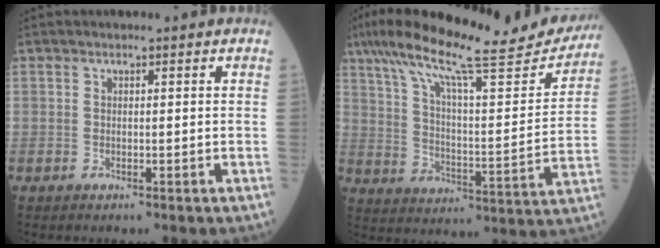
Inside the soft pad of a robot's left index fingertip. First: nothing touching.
{"total": 23.8, "force": [20.5, 2.9, 11.8], "torque": [-0.204, -0.004, 0.295]}